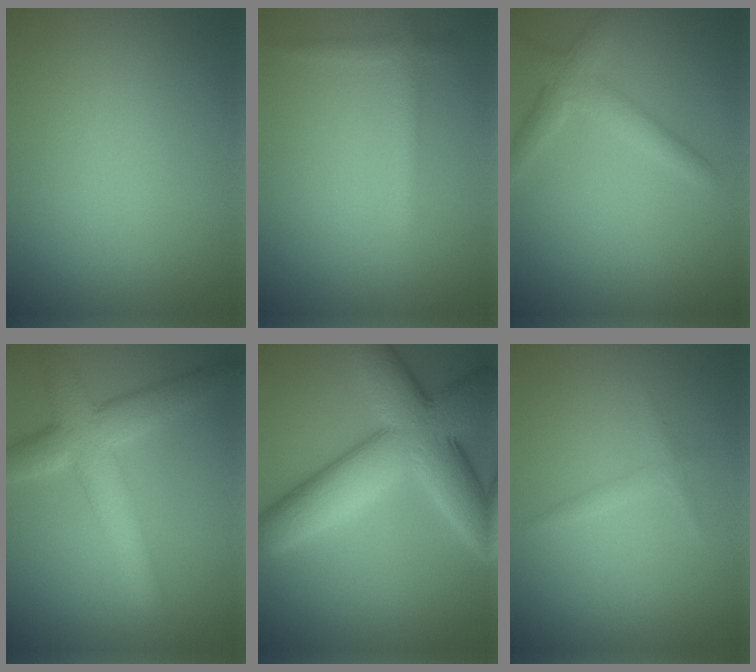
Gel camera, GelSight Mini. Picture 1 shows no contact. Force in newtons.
{"total": 1.4, "press": 1.4, "slide": 0.1}
{"total": 2.8, "press": 2.8, "slide": 0.1}
{"total": 5.9, "press": 5.9, "slide": 0.3}
{"total": 10.6, "press": 10.6, "slide": 0.3}
{"total": 1.0, "press": 1.0, "slide": 0.1}